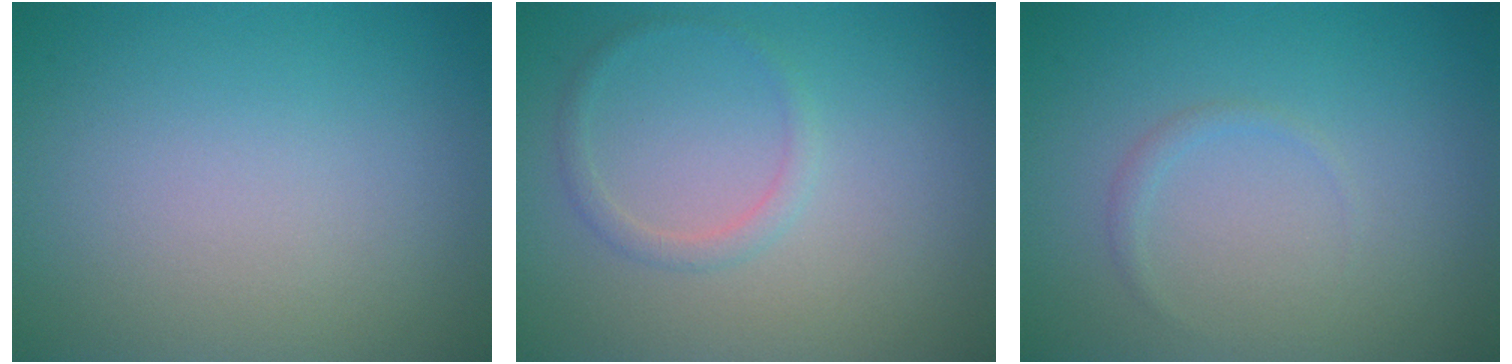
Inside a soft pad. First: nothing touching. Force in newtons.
{"total": 1.1, "press": 1.1, "slide": 0.1}
{"total": 0.7, "press": 0.7, "slide": 0.1}